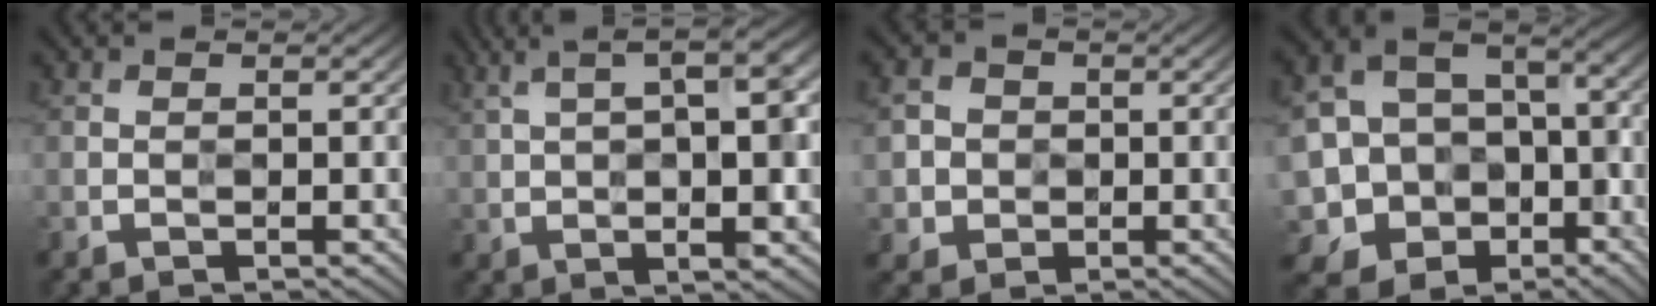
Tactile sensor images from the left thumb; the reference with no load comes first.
{"total": 13.8, "force": [2.9, 3.7, 12.9], "torque": [-0.214, 0.018, 0.060]}
{"total": 3.9, "force": [-0.1, 3.8, 0.9], "torque": [-0.027, -0.003, -0.016]}
{"total": 13.7, "force": [-5.8, 11.1, 5.5], "torque": [-0.170, -0.026, -0.108]}